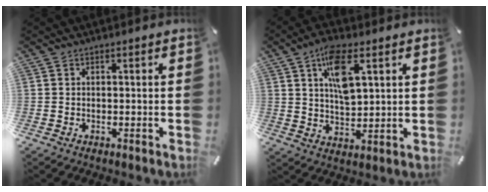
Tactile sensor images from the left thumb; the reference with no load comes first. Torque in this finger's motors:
{"motor_torque": [1.68, 1.85, 1.13, -1.18, 0.49]}